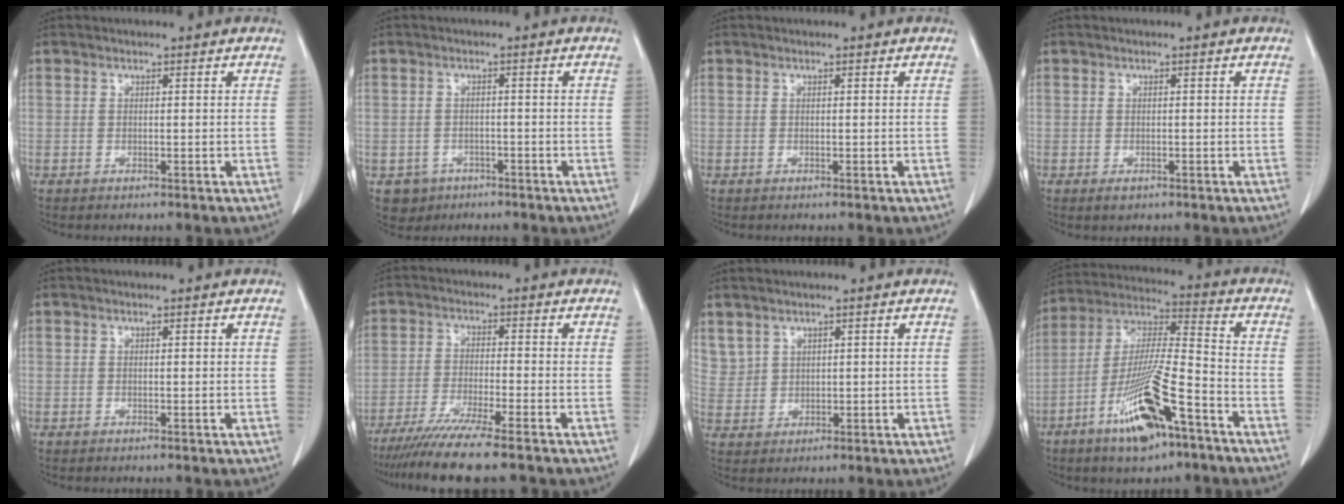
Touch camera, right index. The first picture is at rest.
{"total": 3.7, "force": [-1.9, 3.2, 0.2], "torque": [-0.002, 0.010, -0.022]}
{"total": 0.0}
{"total": 1.2, "force": [-0.6, 0.7, 0.7], "torque": [-0.008, 0.000, -0.004]}
{"total": 0.0}
{"total": 10.3, "force": [-8.3, -0.9, 6.0], "torque": [-0.091, -0.031, -0.135]}
{"total": 4.1, "force": [2.7, 3.0, 0.7], "torque": [-0.015, 0.006, 0.067]}
{"total": 15.7, "force": [-8.3, 2.9, 13.0], "torque": [-0.255, -0.011, -0.144]}